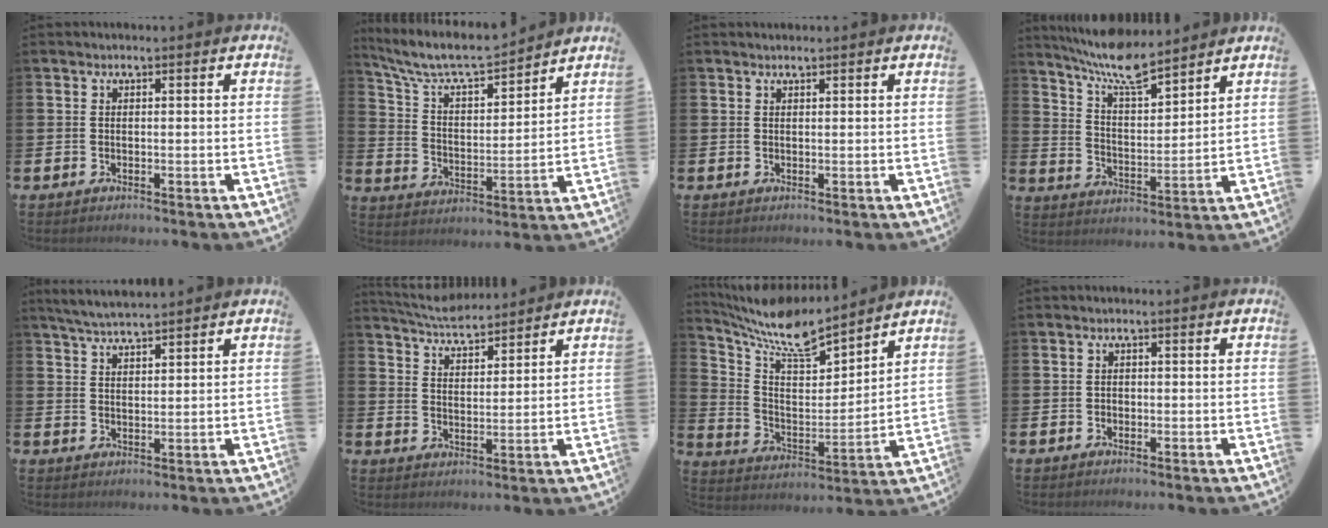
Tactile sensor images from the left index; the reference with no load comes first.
{"total": 8.2, "force": [7.6, 1.5, 2.6], "torque": [-0.091, -0.051, 0.132]}
{"total": 0.6, "force": [0.6, 0.0, 0.1], "torque": [-0.001, 0.001, 0.011]}
{"total": 9.0, "force": [8.3, 1.5, 3.3], "torque": [-0.099, -0.043, 0.151]}
{"total": 4.3, "force": [4.2, 0.1, 1.0], "torque": [-0.037, -0.013, 0.078]}
{"total": 5.2, "force": [5.1, 0.5, 0.8], "torque": [-0.038, -0.025, 0.092]}
{"total": 9.7, "force": [8.8, 1.8, 3.8], "torque": [-0.115, -0.057, 0.154]}
{"total": 0.6, "force": [-0.2, 0.6, 0.1], "torque": [-0.002, 0.005, -0.006]}